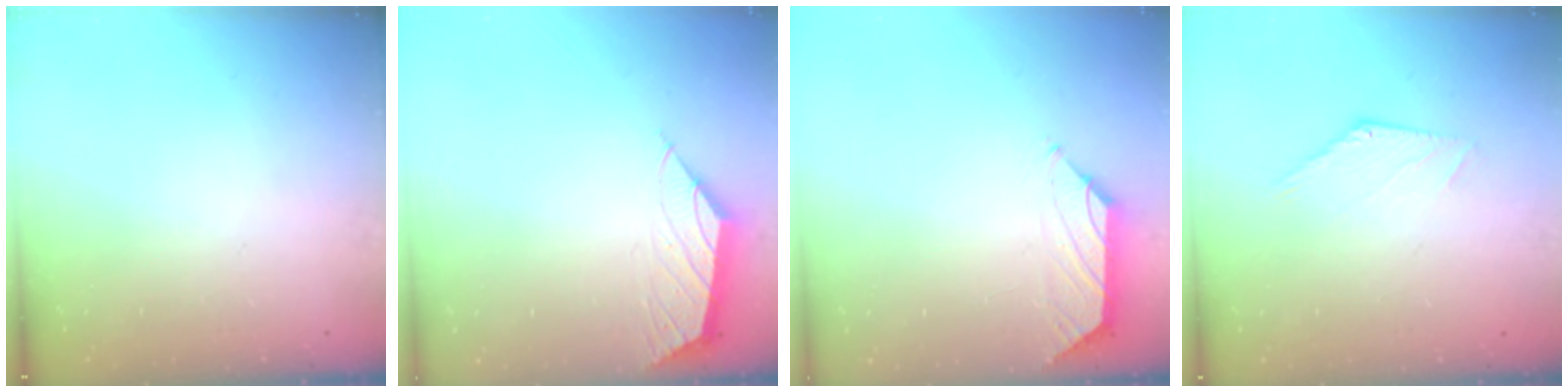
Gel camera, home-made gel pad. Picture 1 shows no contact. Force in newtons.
{"total": 1.6, "press": 1.5, "slide": 0.5}
{"total": 0.6, "press": 0.4, "slide": 0.4}
{"total": 0.8, "press": 0.8, "slide": 0.1}